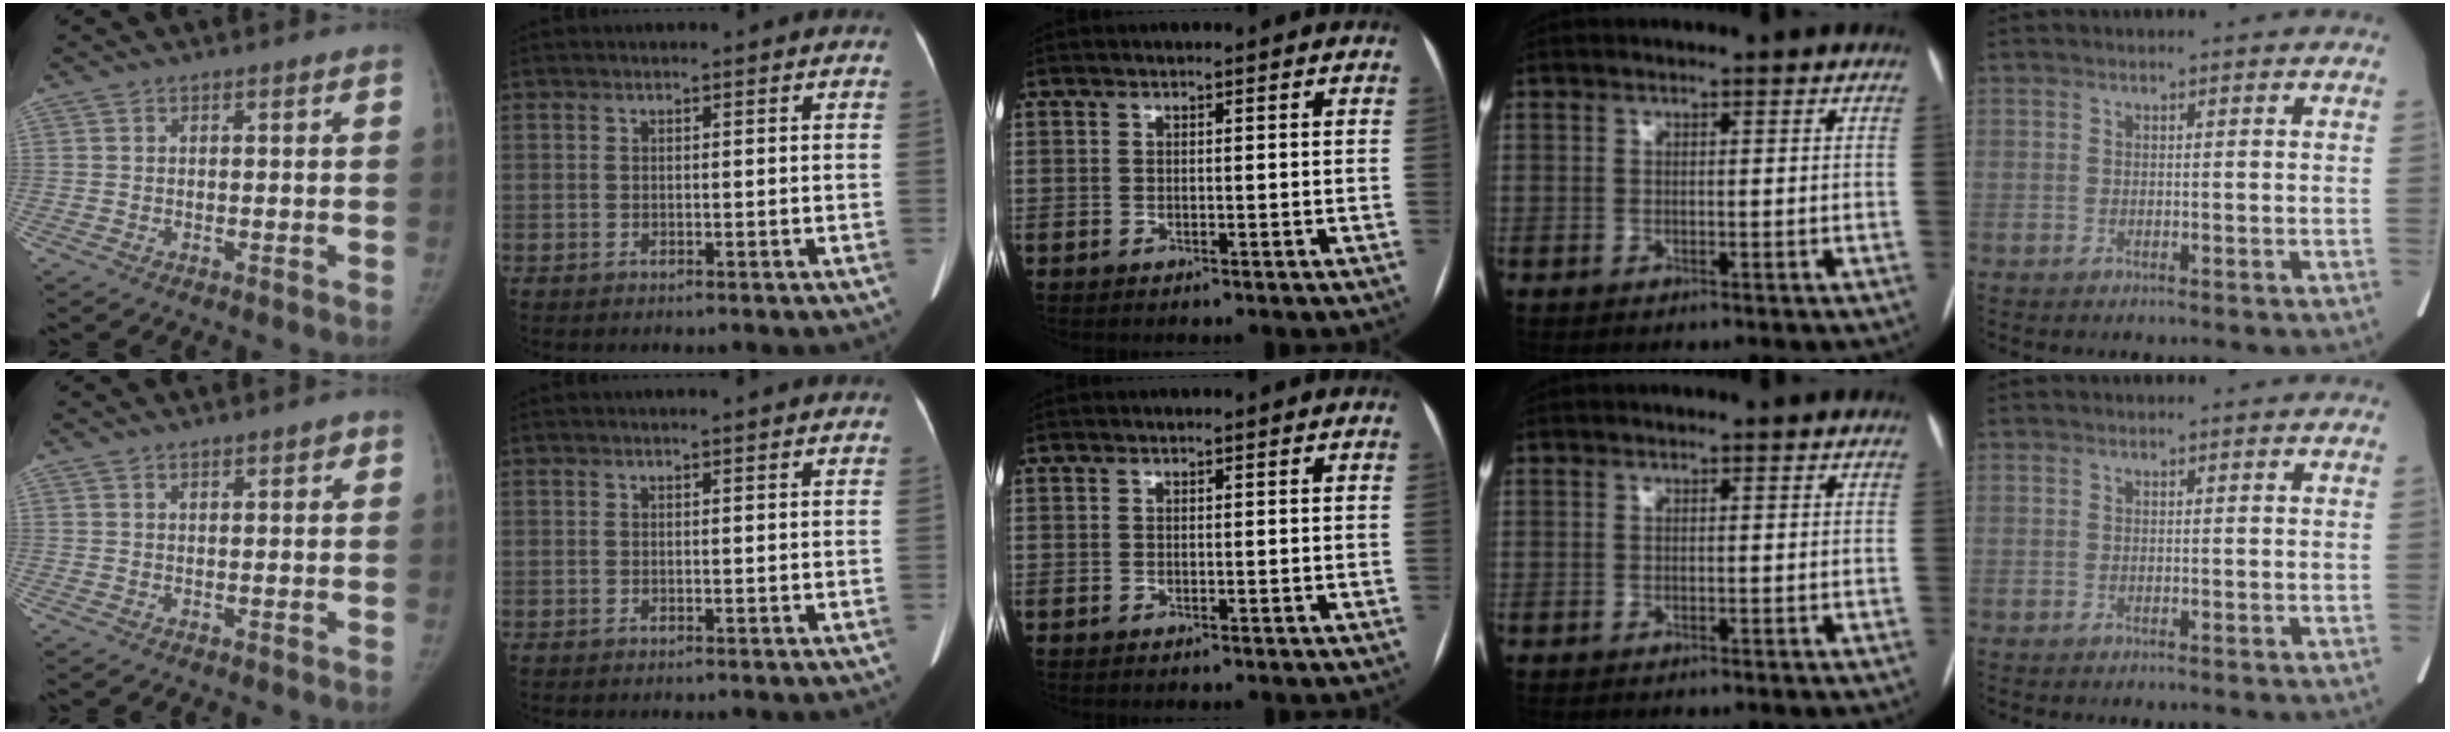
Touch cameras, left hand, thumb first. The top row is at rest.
{"thumb": {"total": 2.0, "force": [1.3, 0.7, 1.3], "torque": [-0.013, -0.005, 0.017]}, "index": {"total": 1.1, "force": [1.0, -0.1, 0.6], "torque": [-0.013, 0.007, 0.014]}}